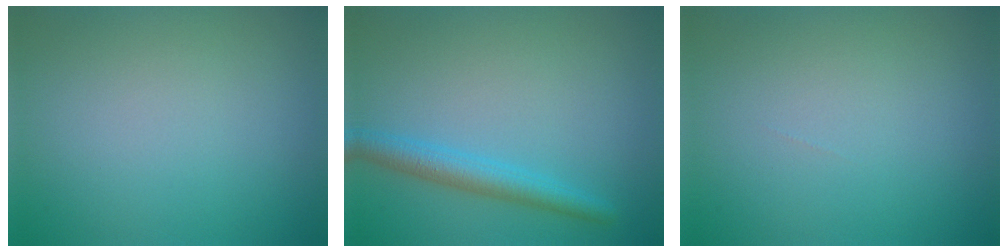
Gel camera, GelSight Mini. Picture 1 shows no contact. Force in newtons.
{"total": 3.0, "press": 3.0, "slide": 0.2}
{"total": 0.0}